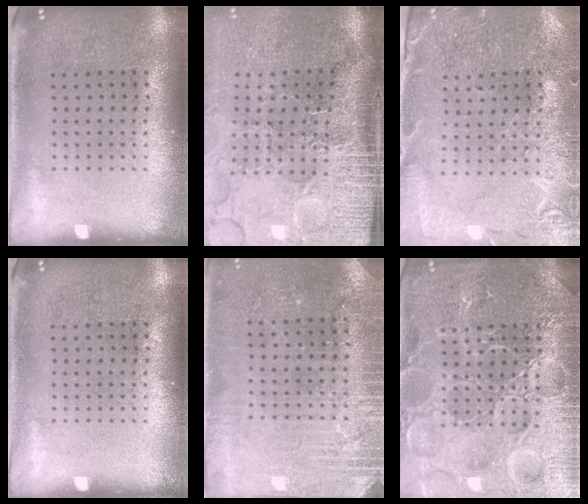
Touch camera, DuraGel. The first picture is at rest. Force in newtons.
{"total": 4.9, "press": 4.0, "slide": 2.9}
{"total": 0.5, "press": 0.5, "slide": 0.2}
{"total": 0.0}
{"total": 2.9, "press": 2.9, "slide": 0.4}
{"total": 7.5, "press": 7.5, "slide": 1.0}